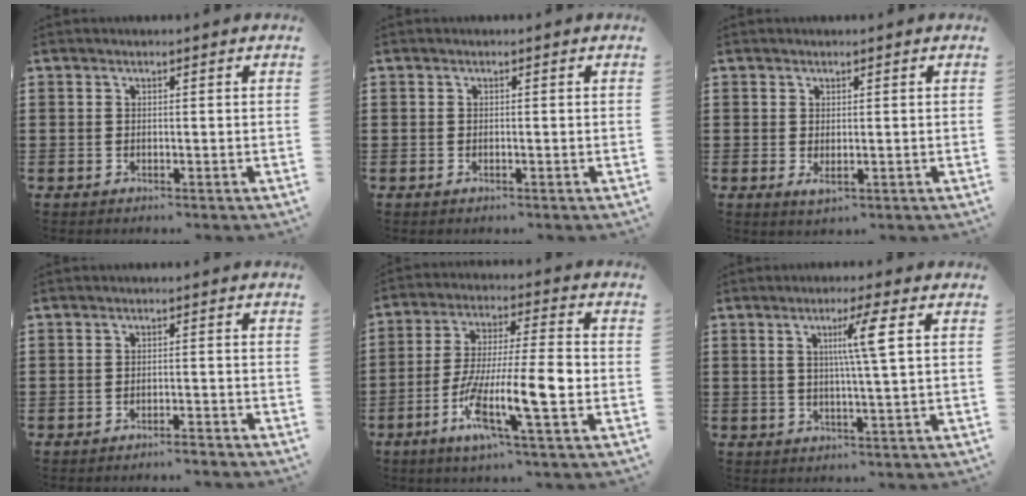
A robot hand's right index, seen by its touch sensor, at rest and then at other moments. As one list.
[{"total": 0.0}, {"total": 1.5, "force": [0.1, 0.6, 1.4], "torque": [-0.027, -0.002, 0.003]}, {"total": 1.8, "force": [-1.8, -0.1, 0.3], "torque": [-0.008, 0.001, -0.036]}, {"total": 13.7, "force": [-4.6, 2.5, 12.7], "torque": [-0.257, -0.012, -0.090]}, {"total": 6.3, "force": [1.6, -0.7, 6.0], "torque": [-0.120, -0.005, 0.019]}]